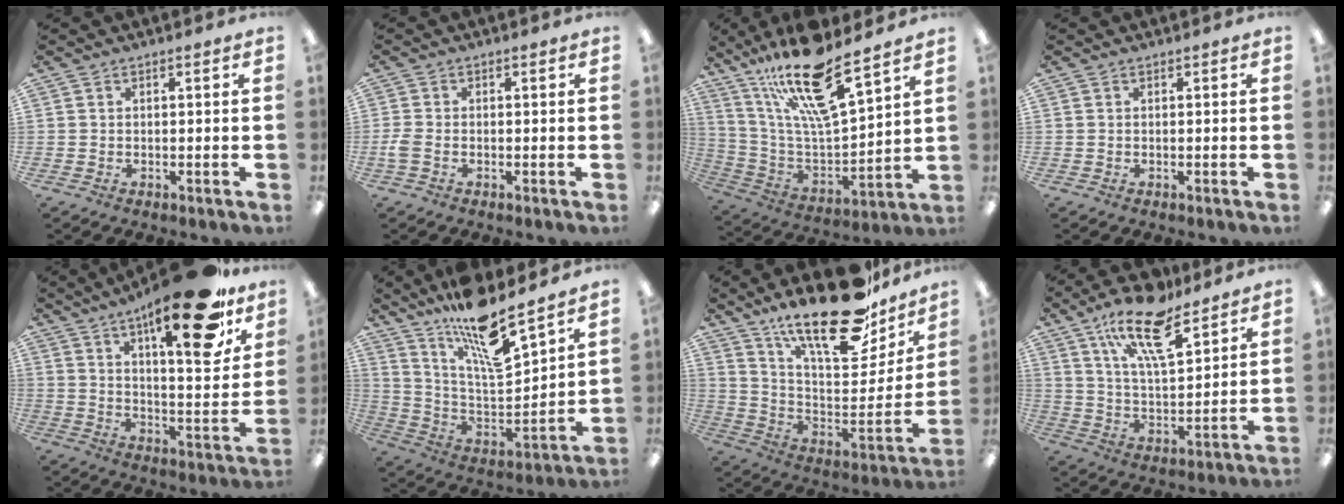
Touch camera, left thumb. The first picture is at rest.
{"total": 2.5, "force": [-0.7, 1.4, 2.0], "torque": [-0.048, 0.001, -0.017]}
{"total": 20.1, "force": [14.9, 4.8, 12.7], "torque": [-0.237, -0.098, 0.250]}
{"total": 0.0}
{"total": 23.1, "force": [14.7, 6.5, 16.6], "torque": [-0.236, -0.088, 0.227]}
{"total": 15.7, "force": [12.9, 2.6, 8.6], "torque": [-0.159, -0.094, 0.216]}
{"total": 25.4, "force": [19.2, 8.8, 14.2], "torque": [-0.213, -0.126, 0.322]}
{"total": 18.0, "force": [11.7, 6.7, 12.0], "torque": [-0.202, -0.052, 0.196]}